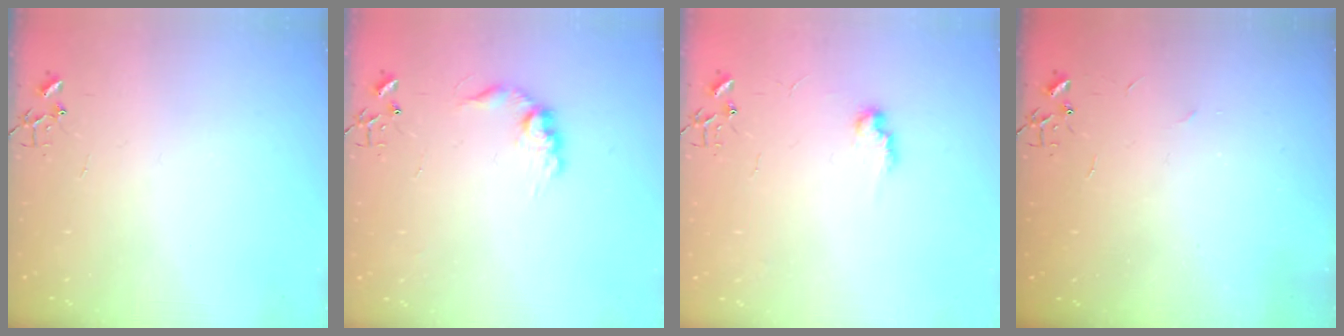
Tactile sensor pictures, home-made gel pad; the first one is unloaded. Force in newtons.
{"total": 9.2, "press": 9.2, "slide": 0.5}
{"total": 7.5, "press": 7.5, "slide": 0.5}
{"total": 2.2, "press": 2.2, "slide": 0.3}